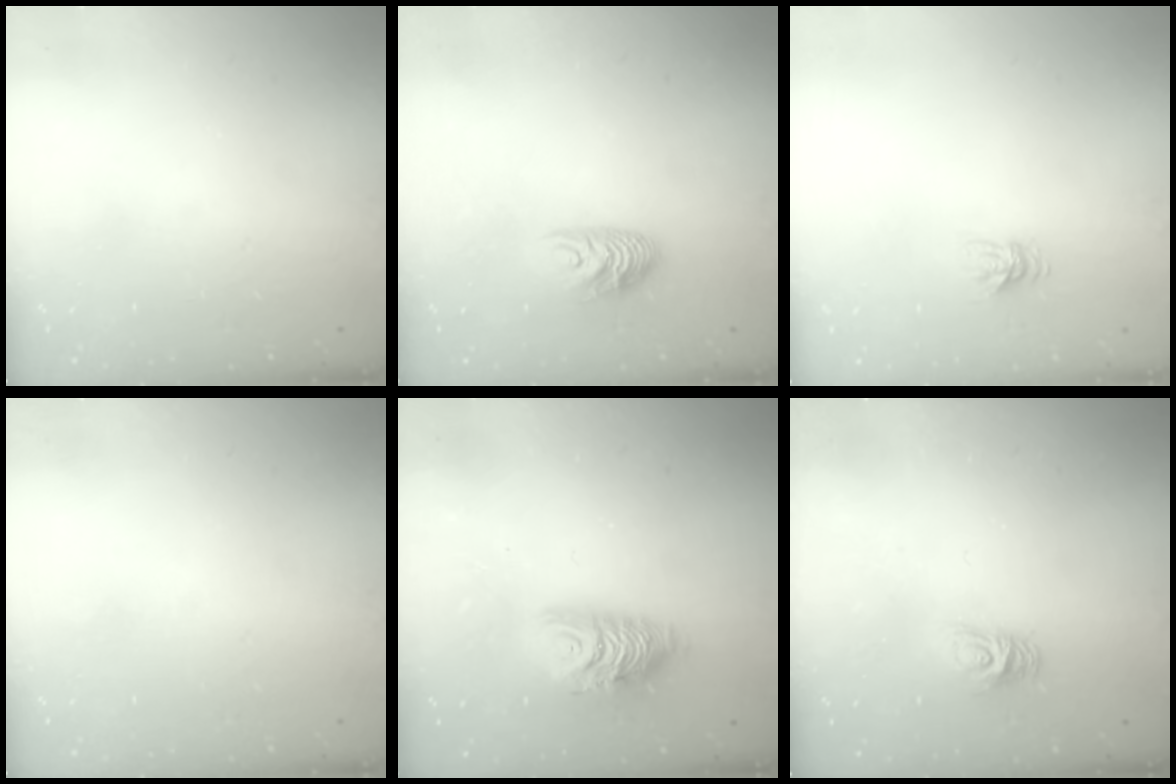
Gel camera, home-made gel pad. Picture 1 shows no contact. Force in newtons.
{"total": 7.9, "press": 7.8, "slide": 1.0}
{"total": 4.3, "press": 4.3, "slide": 0.5}
{"total": 0.0}
{"total": 10.0, "press": 10.0, "slide": 0.7}
{"total": 5.6, "press": 5.6, "slide": 0.6}